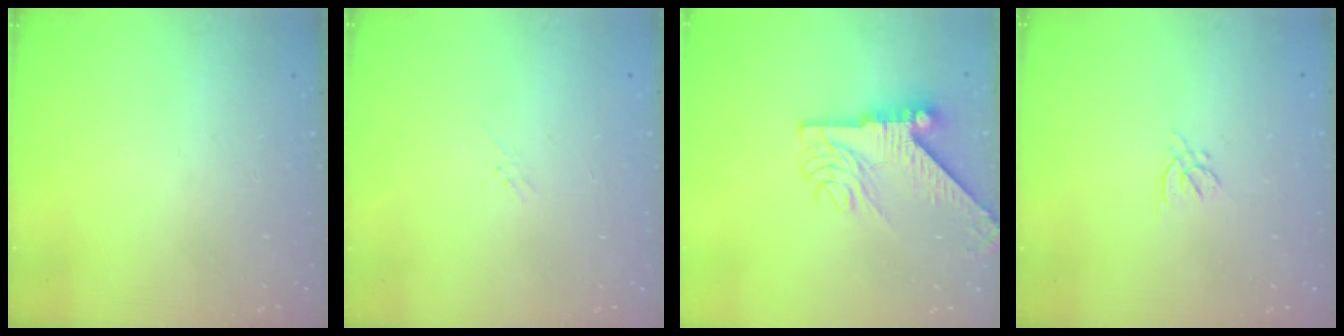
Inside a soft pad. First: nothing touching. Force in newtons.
{"total": 0.5, "press": 0.5, "slide": 0.2}
{"total": 10.2, "press": 10.1, "slide": 1.6}
{"total": 2.8, "press": 2.8, "slide": 0.7}